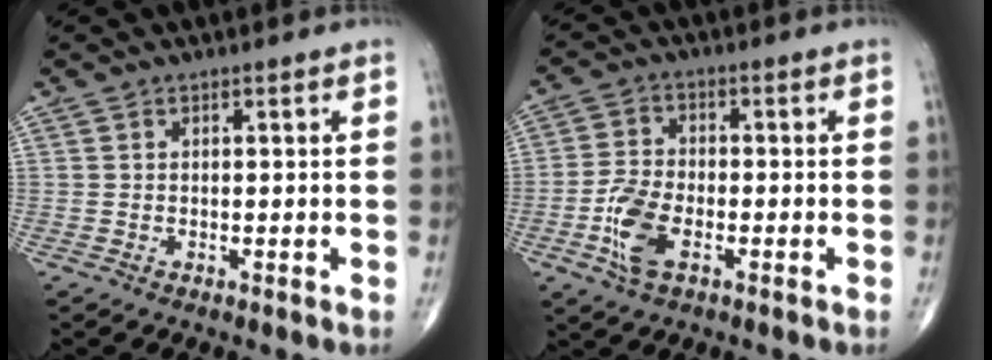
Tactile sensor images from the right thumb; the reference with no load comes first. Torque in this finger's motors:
{"motor_torque": [1.72, 1.63, 0.54, -0.71, 0.13]}